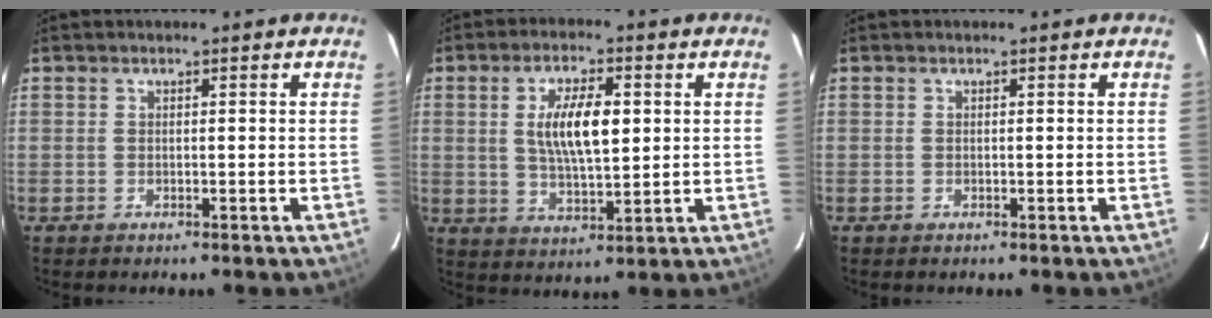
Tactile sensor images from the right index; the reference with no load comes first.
{"total": 9.8, "force": [1.9, 3.6, 8.9], "torque": [-0.163, 0.003, 0.037]}
{"total": 0.0}